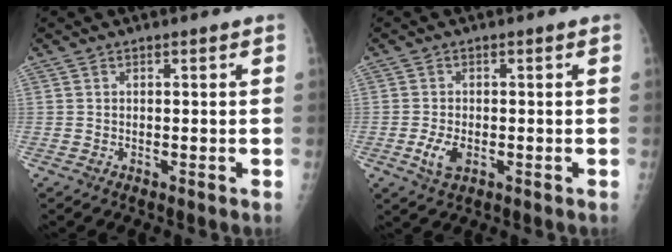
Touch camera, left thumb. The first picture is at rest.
{"total": 3.8, "force": [-1.1, 2.2, 3.0], "torque": [-0.062, -0.004, -0.017]}